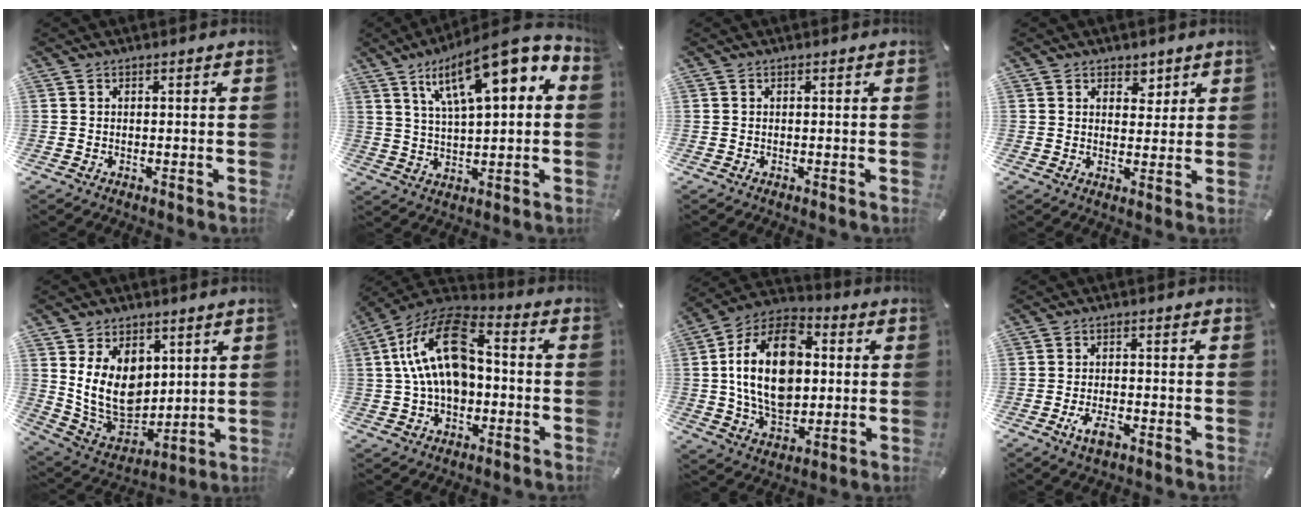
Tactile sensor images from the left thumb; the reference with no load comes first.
{"total": 16.5, "force": [8.6, 5.6, 12.9], "torque": [-0.209, -0.035, 0.142]}
{"total": 0.0}
{"total": 3.9, "force": [2.2, 3.1, 0.8], "torque": [0.008, -0.012, 0.033]}
{"total": 14.3, "force": [3.5, 11.2, 8.2], "torque": [-0.176, -0.031, 0.071]}
{"total": 16.5, "force": [1.7, 10.5, 12.6], "torque": [-0.259, 0.011, 0.030]}
{"total": 20.1, "force": [1.6, 13.9, 14.5], "torque": [-0.286, 0.009, 0.024]}
{"total": 4.7, "force": [-2.4, 2.2, 3.4], "torque": [-0.080, 0.003, -0.048]}